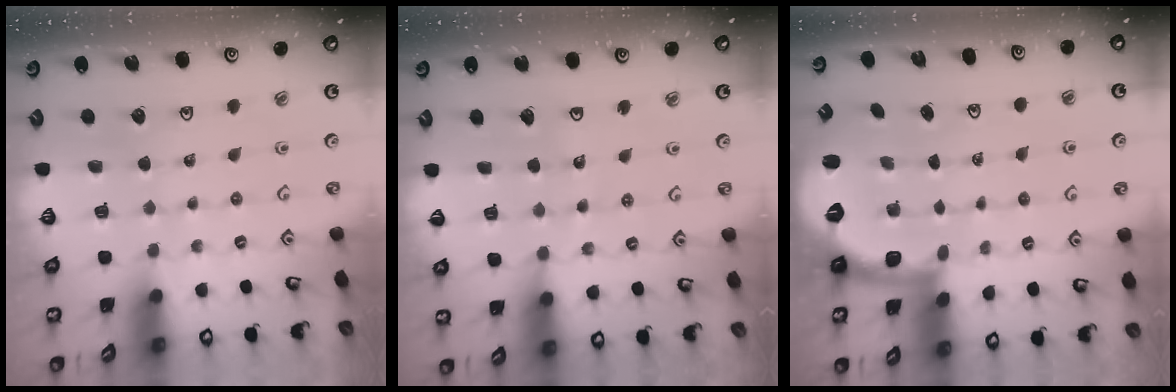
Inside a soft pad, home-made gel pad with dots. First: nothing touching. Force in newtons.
{"total": 4.7, "press": 4.6, "slide": 0.7}
{"total": 2.5, "press": 1.9, "slide": 1.6}